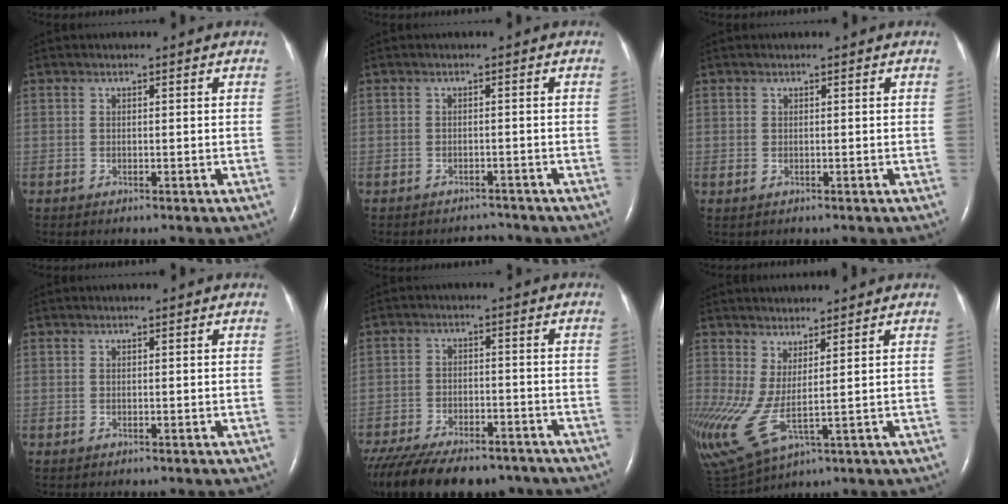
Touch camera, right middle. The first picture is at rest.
{"total": 1.9, "force": [-1.8, 0.4, -0.3], "torque": [0.001, -0.006, -0.024]}
{"total": 0.0}
{"total": 0.0}
{"total": 20.4, "force": [-16.2, 7.6, 9.8], "torque": [-0.224, -0.031, -0.233]}
{"total": 9.5, "force": [0.3, 2.3, 9.2], "torque": [-0.224, -0.011, 0.025]}